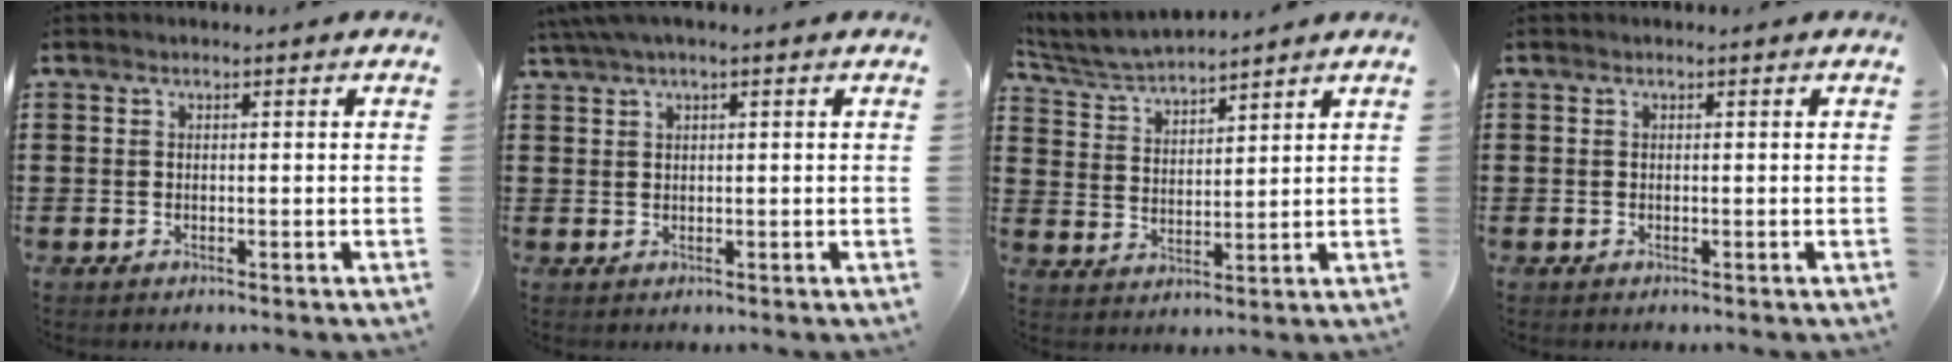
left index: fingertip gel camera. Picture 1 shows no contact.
{"total": 2.7, "force": [1.6, 0.3, 2.1], "torque": [-0.043, 0.002, 0.030]}
{"total": 5.0, "force": [4.8, 0.3, 1.1], "torque": [-0.042, -0.024, 0.085]}
{"total": 0.0}